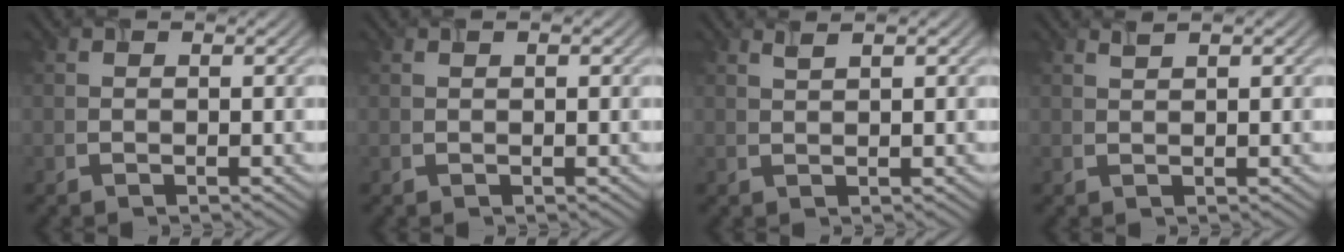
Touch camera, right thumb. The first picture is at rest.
{"total": 0.0}
{"total": 1.1, "force": [0.5, 0.1, 0.9], "torque": [-0.011, 0.009, 0.013]}
{"total": 0.6, "force": [0.4, 0.0, 0.5], "torque": [-0.008, 0.006, 0.011]}